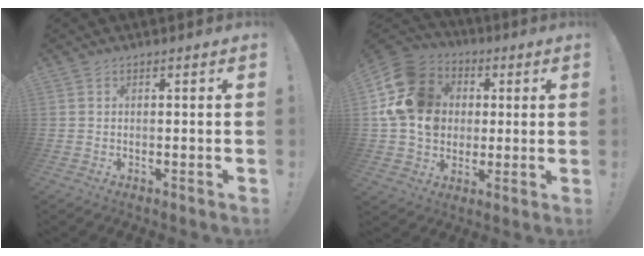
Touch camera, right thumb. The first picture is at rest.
{"total": 18.0, "force": [2.6, 15.3, 9.1], "torque": [-0.155, 0.000, 0.060]}